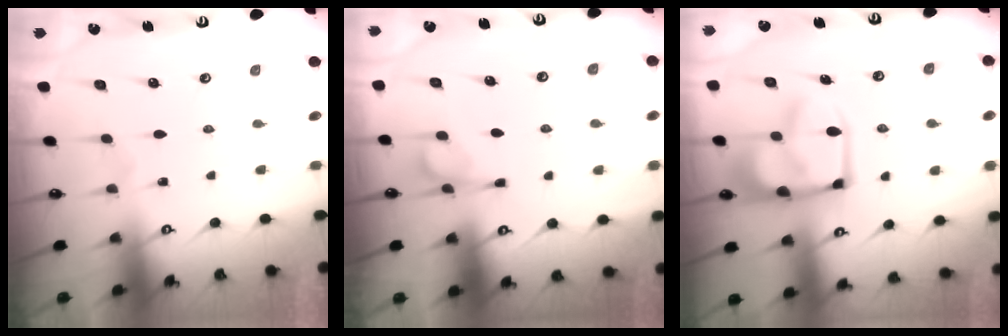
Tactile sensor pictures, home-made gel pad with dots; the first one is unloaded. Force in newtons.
{"total": 2.9, "press": 2.7, "slide": 1.1}
{"total": 14.4, "press": 14.3, "slide": 1.7}